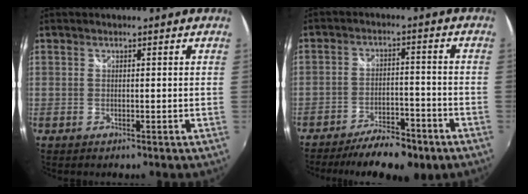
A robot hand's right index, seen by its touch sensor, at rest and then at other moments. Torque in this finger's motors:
{"motor_torque": [-0.17, -0.36, 0.12, 0.00]}